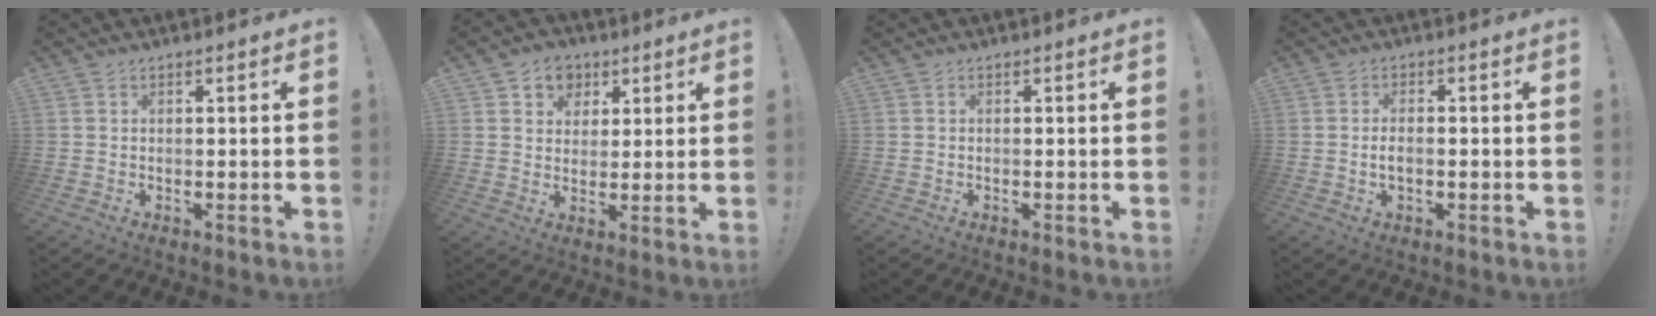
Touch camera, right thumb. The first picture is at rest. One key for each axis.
{"total": 7.2, "fx": 2.8, "fy": 6.4, "fz": 1.4, "tx": -0.013, "ty": -0.019, "tz": 0.055}
{"total": 0.0}
{"total": 2.7, "fx": -0.6, "fy": 1.2, "fz": 2.3, "tx": -0.048, "ty": 0.005, "tz": -0.012}